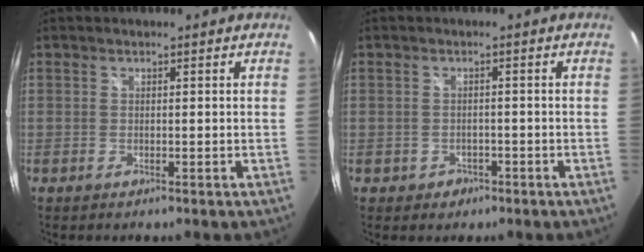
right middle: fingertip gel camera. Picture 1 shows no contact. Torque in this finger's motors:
{"motor_torque": [0.14, -0.23, 0.00, 0.00]}